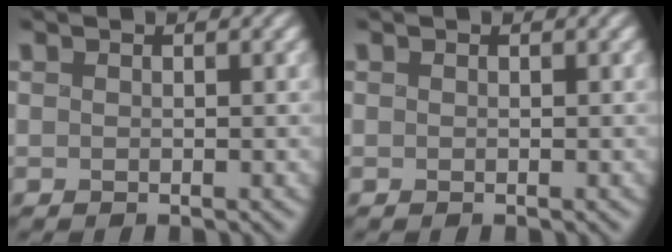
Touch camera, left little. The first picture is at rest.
{"total": 0.0}